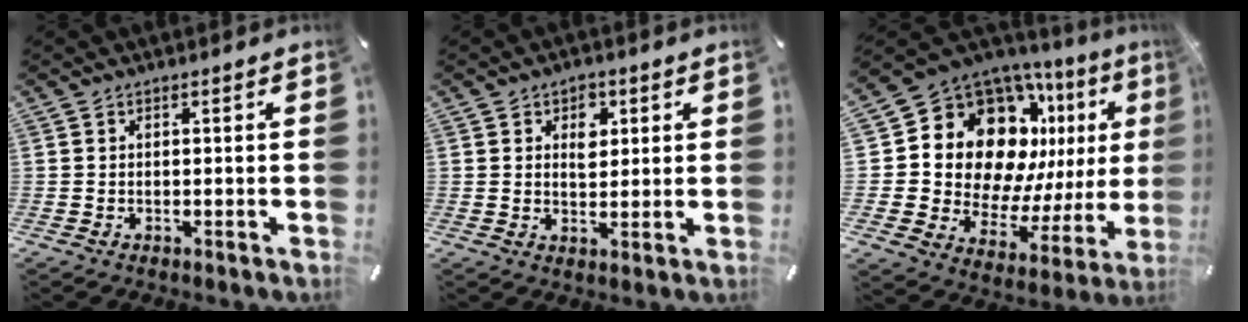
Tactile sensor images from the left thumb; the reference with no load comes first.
{"total": 5.3, "force": [1.8, 3.9, 3.1], "torque": [-0.029, -0.009, 0.024]}
{"total": 18.3, "force": [8.8, 13.1, 9.4], "torque": [-0.151, -0.096, 0.179]}